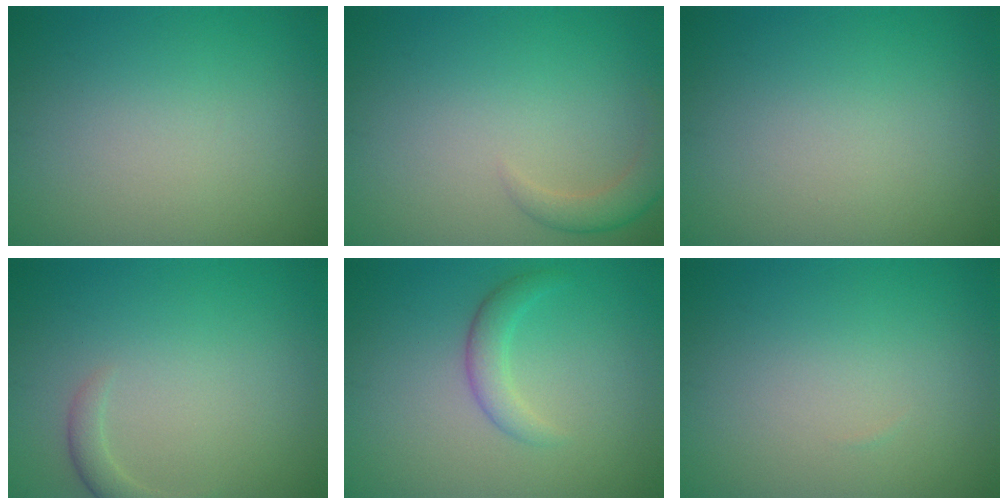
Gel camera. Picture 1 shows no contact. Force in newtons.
{"total": 2.0, "press": 2.0, "slide": 0.1}
{"total": 0.0}
{"total": 1.5, "press": 1.5, "slide": 0.1}
{"total": 2.1, "press": 2.1, "slide": 0.1}
{"total": 0.0}